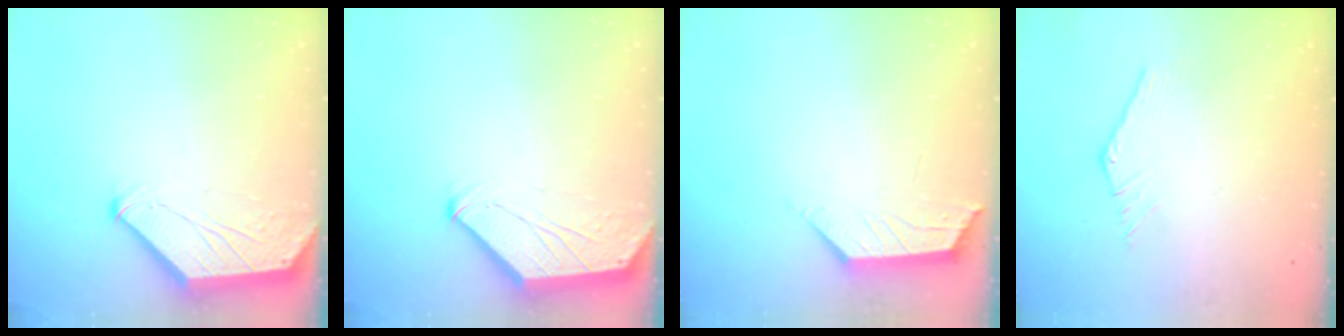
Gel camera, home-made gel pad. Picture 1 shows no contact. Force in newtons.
{"total": 0.0}
{"total": 2.0, "press": 2.0, "slide": 0.4}
{"total": 0.9, "press": 0.9, "slide": 0.1}